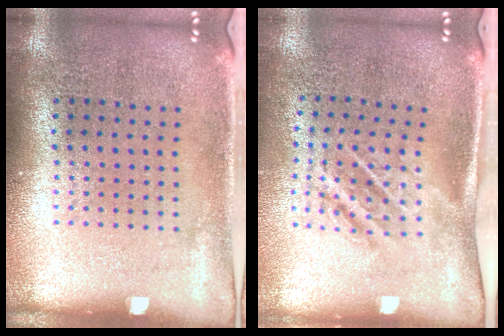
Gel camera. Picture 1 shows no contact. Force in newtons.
{"total": 1.7, "press": 1.1, "slide": 1.3}